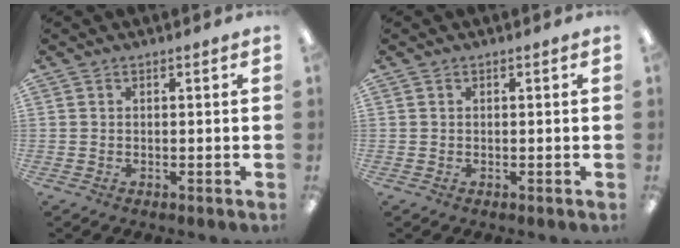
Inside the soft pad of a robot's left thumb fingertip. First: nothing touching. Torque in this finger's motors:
{"motor_torque": [0.00, 0.02, -0.03, 0.04, 0.00]}